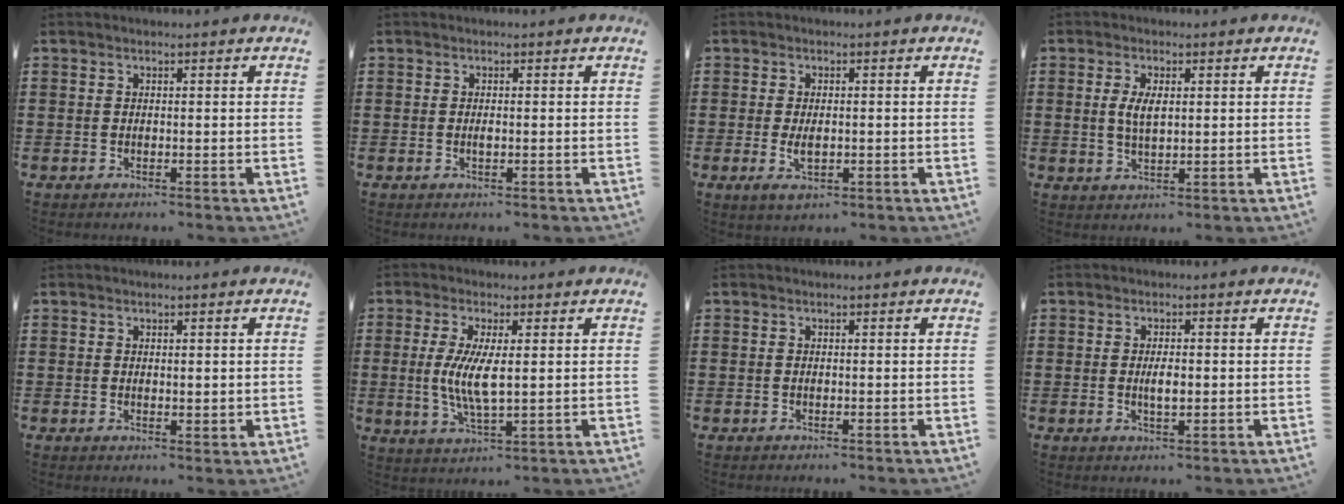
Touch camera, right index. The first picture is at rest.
{"total": 0.7, "force": [-0.1, 0.3, 0.7], "torque": [-0.015, -0.002, -0.001]}
{"total": 3.1, "force": [-0.5, 1.4, 2.7], "torque": [-0.059, -0.003, -0.010]}
{"total": 3.7, "force": [0.6, 1.5, 3.4], "torque": [-0.069, 0.005, 0.009]}
{"total": 1.2, "force": [0.7, 0.8, 0.5], "torque": [-0.003, 0.005, 0.010]}
{"total": 6.5, "force": [0.3, 1.9, 6.2], "torque": [-0.132, -0.003, 0.001]}
{"total": 0.0}
{"total": 2.6, "force": [-0.2, 1.0, 2.4], "torque": [-0.038, -0.002, -0.005]}